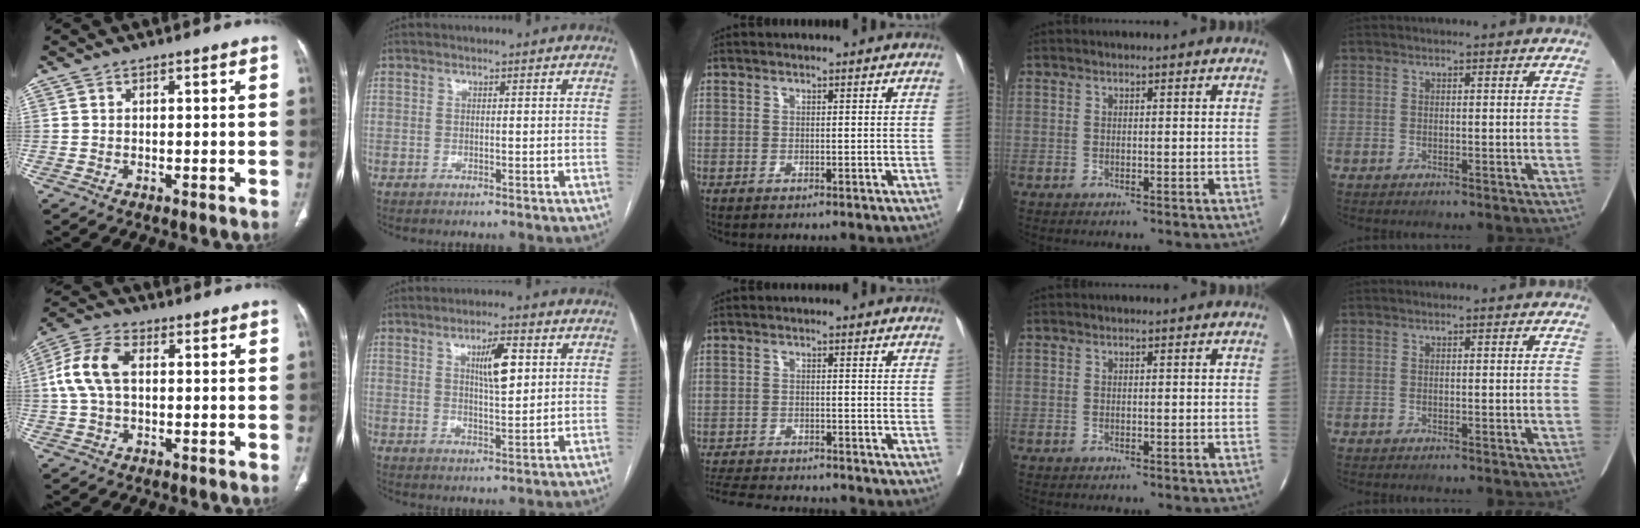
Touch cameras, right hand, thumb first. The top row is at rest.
{"thumb": {"total": 9.4, "force": [1.1, 5.7, 7.4], "torque": [-0.167, 0.026, 0.020]}, "index": {"total": 6.2, "force": [2.2, 1.4, 5.7], "torque": [-0.097, 0.003, 0.038]}, "middle": {"total": 10.0, "force": [-9.4, 1.0, 3.2], "torque": [-0.049, -0.008, -0.142]}}